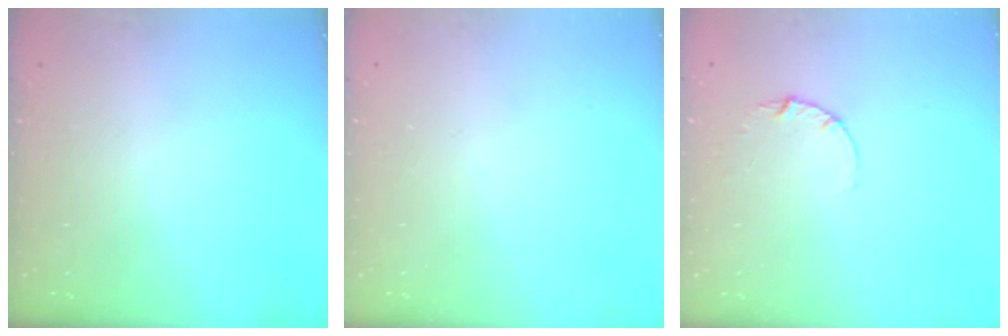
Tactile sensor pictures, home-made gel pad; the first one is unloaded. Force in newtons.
{"total": 0.0}
{"total": 2.8, "press": 2.8, "slide": 0.3}